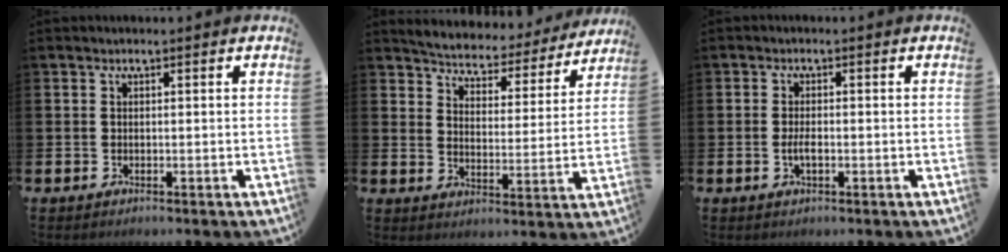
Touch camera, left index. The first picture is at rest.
{"total": 5.0, "force": [4.9, 0.9, 0.4], "torque": [-0.038, -0.042, 0.080]}
{"total": 2.0, "force": [-0.4, 0.7, 1.8], "torque": [-0.028, -0.002, -0.009]}